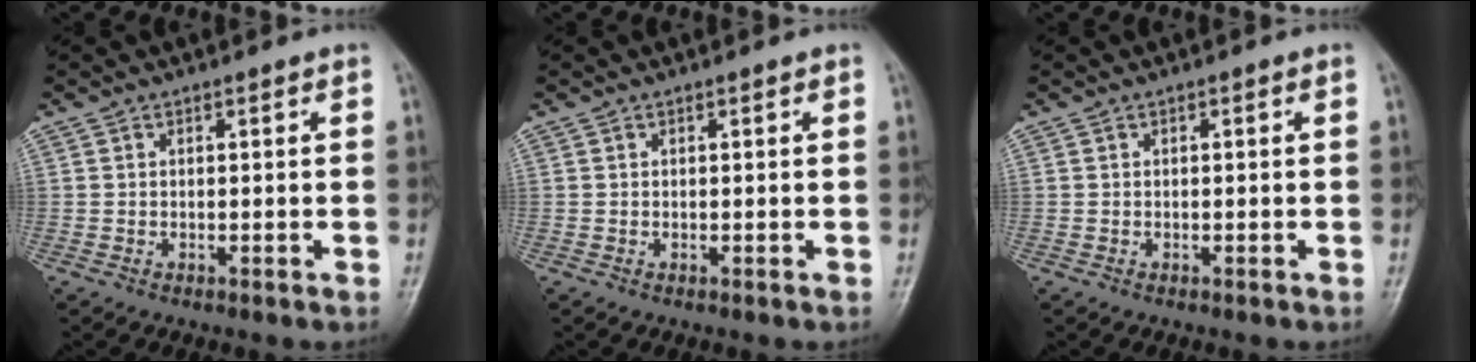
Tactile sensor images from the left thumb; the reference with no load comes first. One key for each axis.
{"total": 0.0}
{"total": 0.0}